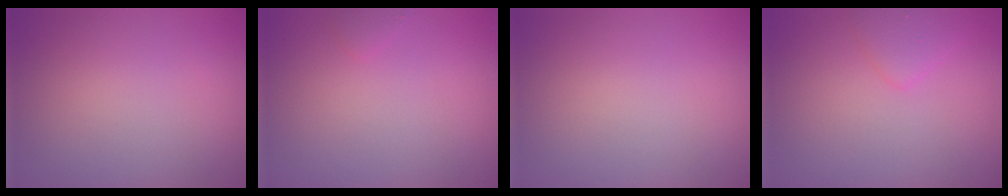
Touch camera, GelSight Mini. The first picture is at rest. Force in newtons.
{"total": 0.6, "press": 0.6, "slide": 0.1}
{"total": 0.0}
{"total": 1.8, "press": 1.8, "slide": 0.1}